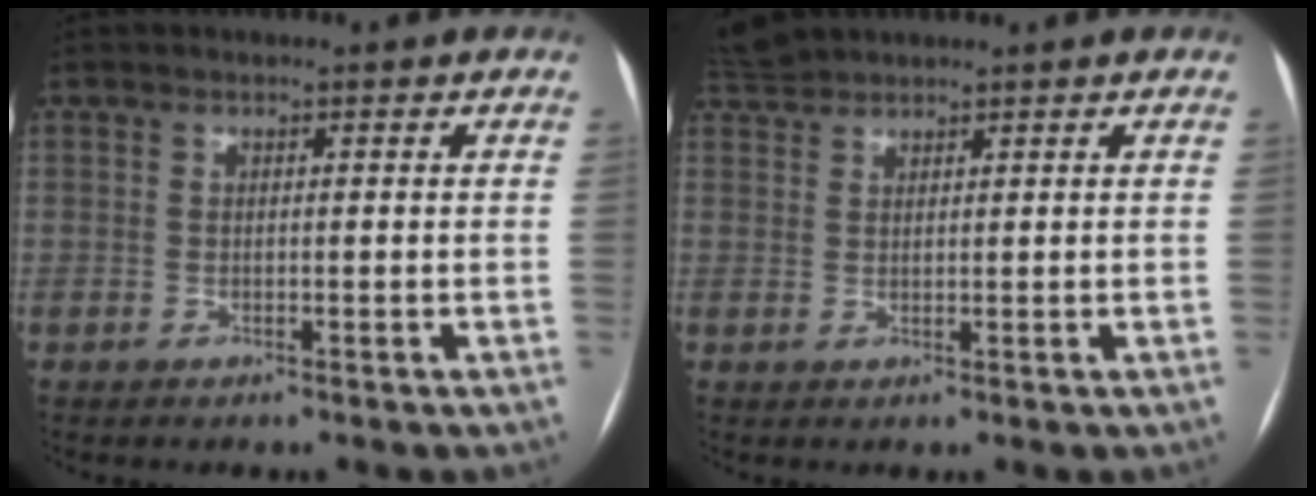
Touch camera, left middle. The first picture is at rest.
{"total": 2.8, "force": [2.8, 0.3, 0.0], "torque": [-0.011, 0.017, 0.062]}